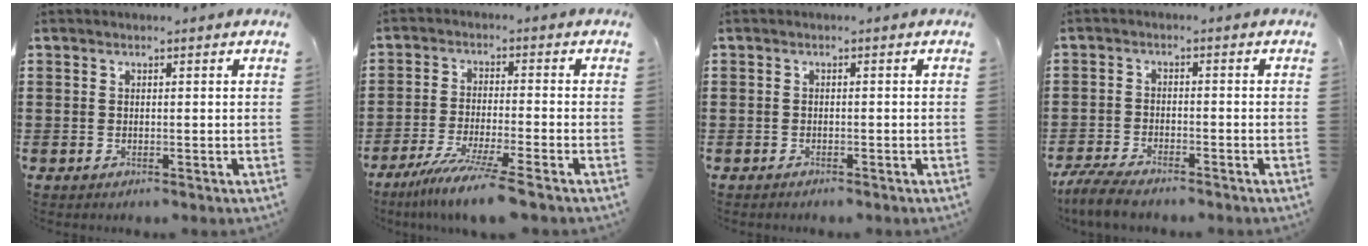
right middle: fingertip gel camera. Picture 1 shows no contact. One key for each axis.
{"total": 6.8, "fx": -5.5, "fy": -0.6, "fz": 4.0, "tx": -0.080, "ty": -0.023, "tz": -0.105}
{"total": 0.8, "fx": -0.7, "fy": 0.3, "fz": 0.0, "tx": 0.000, "ty": 0.002, "tz": -0.017}
{"total": 4.6, "fx": -4.2, "fy": 0.6, "fz": 1.6, "tx": -0.047, "ty": -0.007, "tz": -0.088}